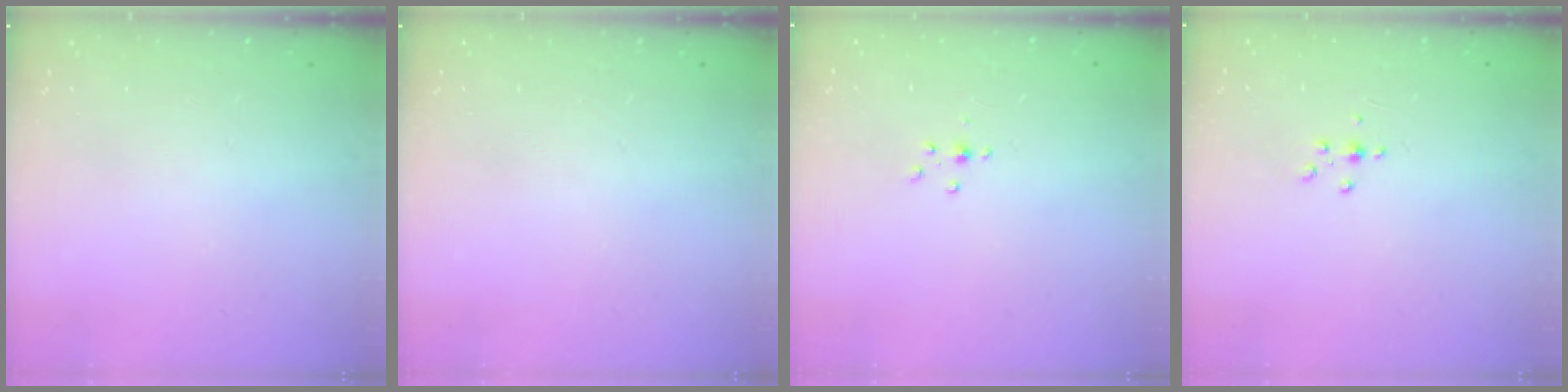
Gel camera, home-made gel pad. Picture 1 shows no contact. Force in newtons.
{"total": 0.0}
{"total": 4.3, "press": 4.0, "slide": 1.7}
{"total": 2.9, "press": 2.9, "slide": 0.4}